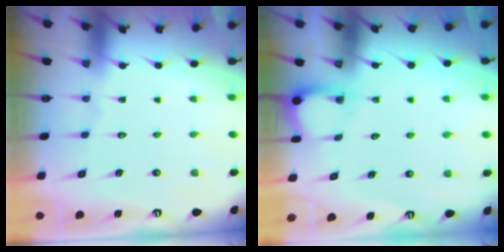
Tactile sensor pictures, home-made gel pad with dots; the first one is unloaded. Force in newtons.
{"total": 3.8, "press": 3.7, "slide": 0.4}